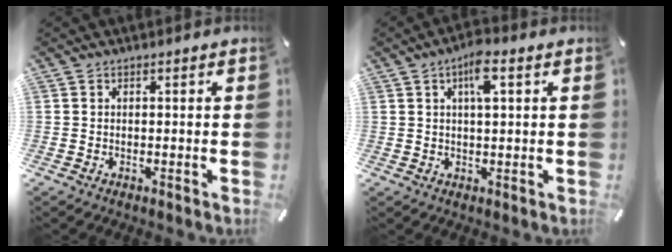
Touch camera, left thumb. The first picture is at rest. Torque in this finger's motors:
{"motor_torque": [0.53, 0.54, 0.50, -0.47, 0.07]}